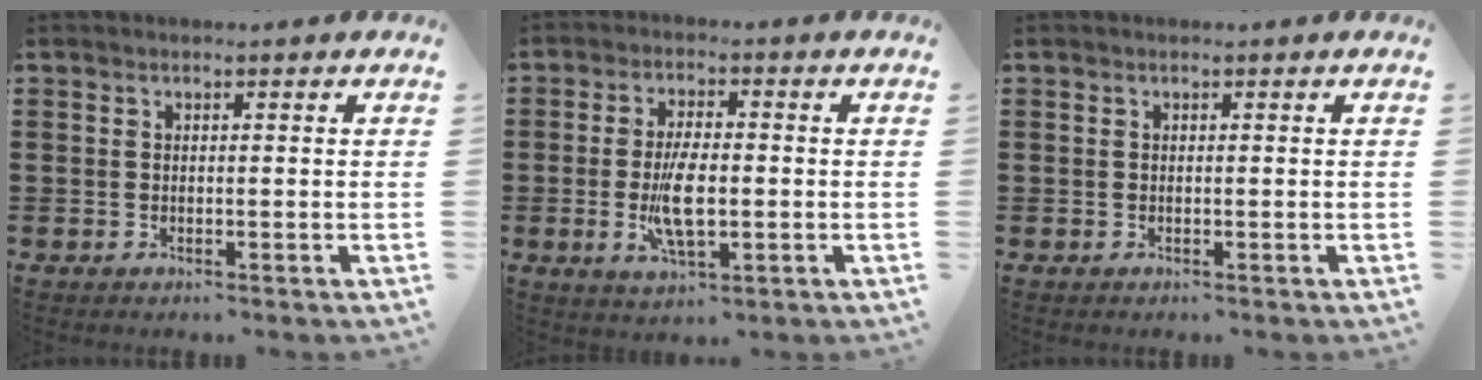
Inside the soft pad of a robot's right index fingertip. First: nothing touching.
{"total": 7.3, "force": [-1.1, 3.0, 6.6], "torque": [-0.148, -0.008, -0.027]}
{"total": 0.0}